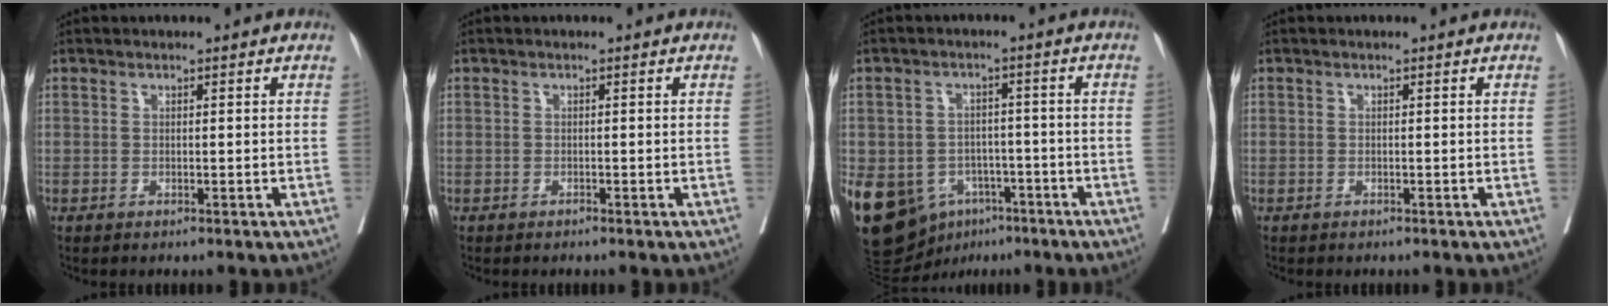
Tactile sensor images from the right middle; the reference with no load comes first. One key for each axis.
{"total": 0.0}
{"total": 18.3, "fx": -8.4, "fy": 13.8, "fz": 8.7, "tx": -0.211, "ty": 0.006, "tz": -0.115}
{"total": 0.0}